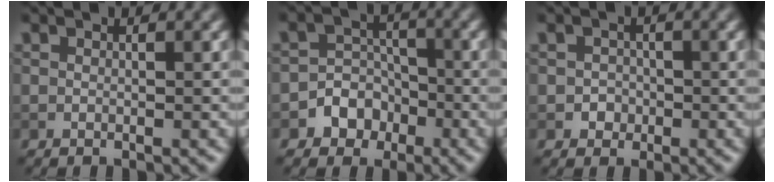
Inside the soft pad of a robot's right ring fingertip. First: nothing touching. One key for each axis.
{"total": 3.9, "fx": -2.0, "fy": 3.2, "fz": 0.8, "tx": 0.020, "ty": 0.010, "tz": -0.047}
{"total": 1.3, "fx": -0.3, "fy": 1.3, "fz": 0.2, "tx": 0.008, "ty": 0.000, "tz": -0.007}